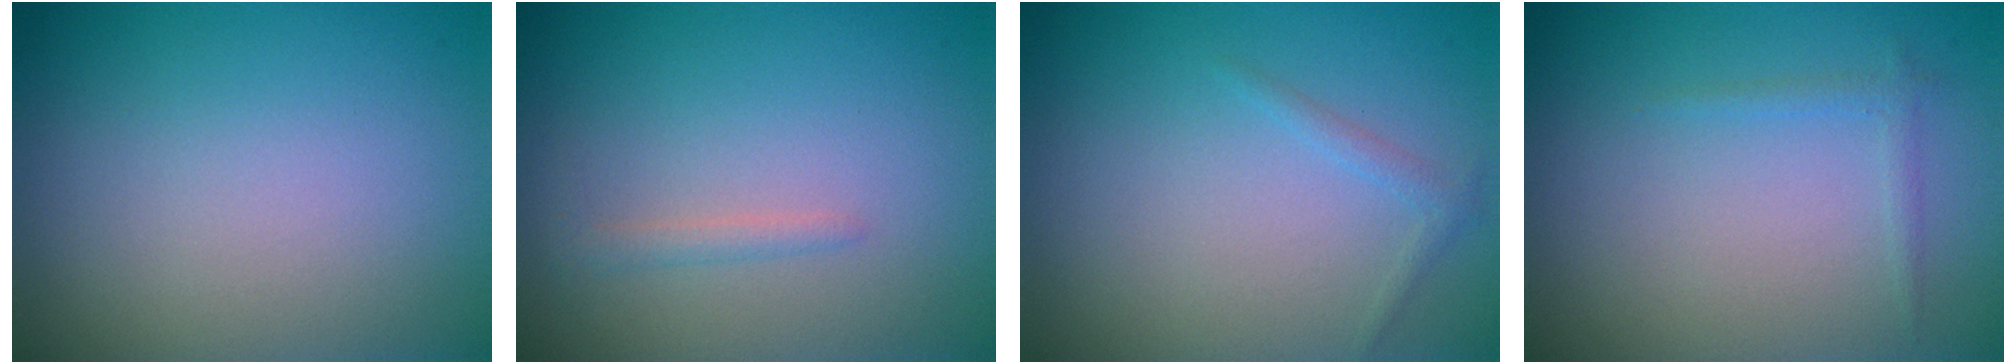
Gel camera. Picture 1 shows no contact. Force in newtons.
{"total": 0.9, "press": 0.9, "slide": 0.1}
{"total": 0.9, "press": 0.9, "slide": 0.1}
{"total": 0.9, "press": 0.9, "slide": 0.1}